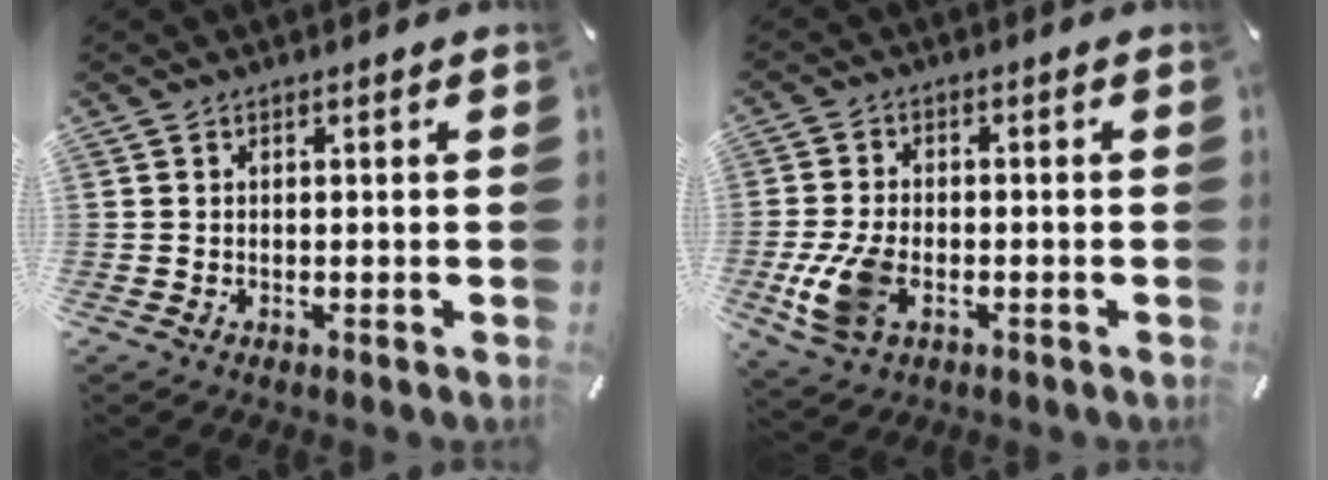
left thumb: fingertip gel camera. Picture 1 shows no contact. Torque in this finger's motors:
{"motor_torque": [0.20, 0.45, 0.31, -0.15, 0.24]}